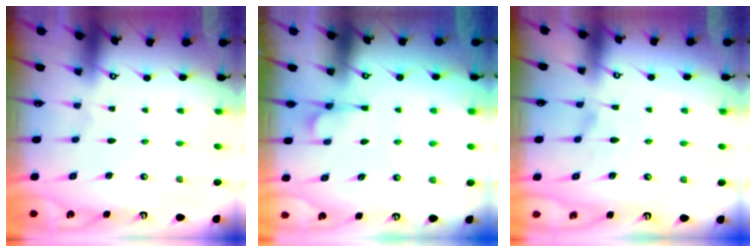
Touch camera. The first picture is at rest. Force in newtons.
{"total": 1.3, "press": 0.2, "slide": 1.3}
{"total": 1.2, "press": 0.7, "slide": 0.9}